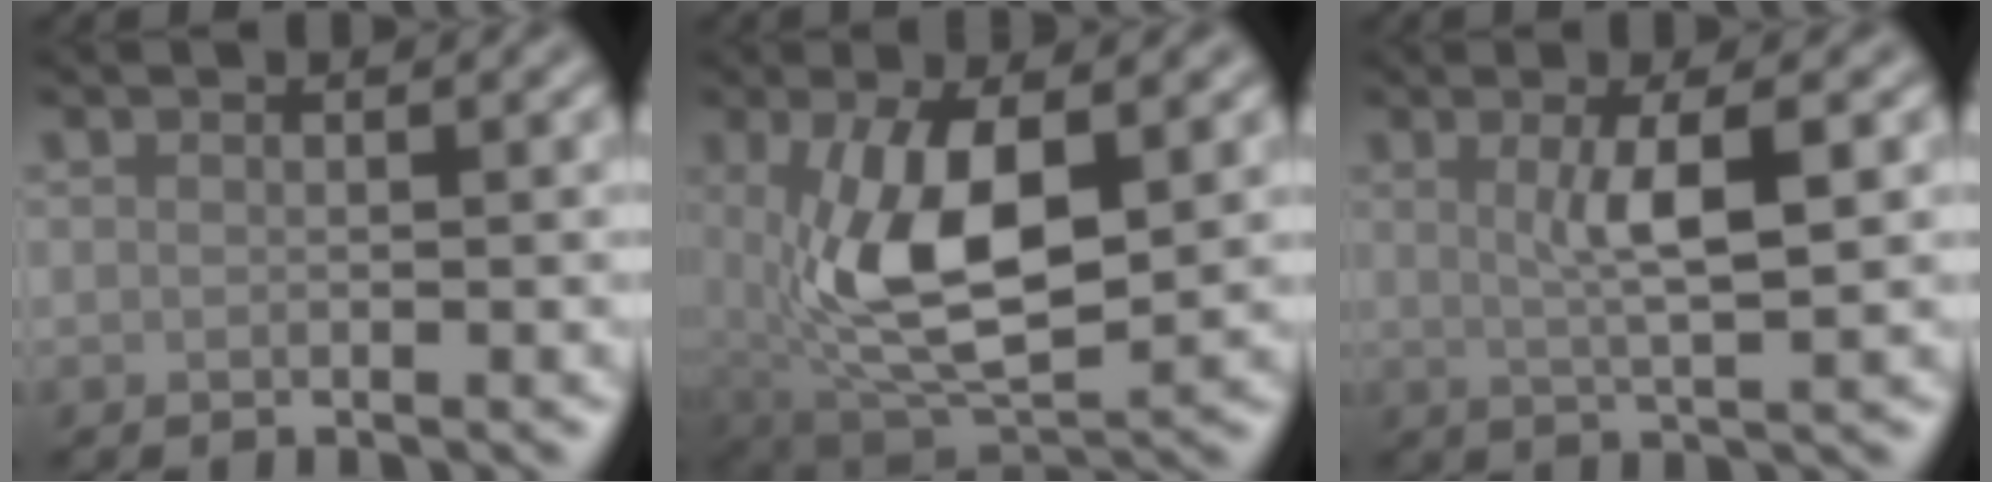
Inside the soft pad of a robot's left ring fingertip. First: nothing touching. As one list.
[{"total": 9.5, "force": [0.8, 4.6, 8.3], "torque": [-0.167, -0.011, 0.021]}, {"total": 4.2, "force": [0.8, 0.8, 4.0], "torque": [-0.069, -0.001, 0.014]}]